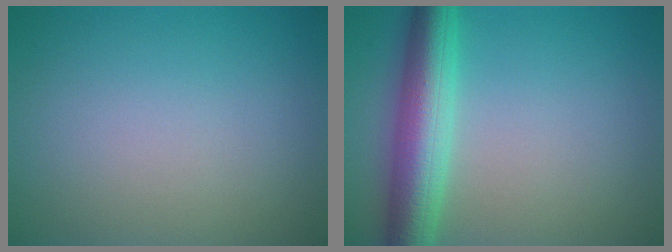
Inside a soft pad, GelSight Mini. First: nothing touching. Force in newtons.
{"total": 6.6, "press": 6.6, "slide": 0.1}